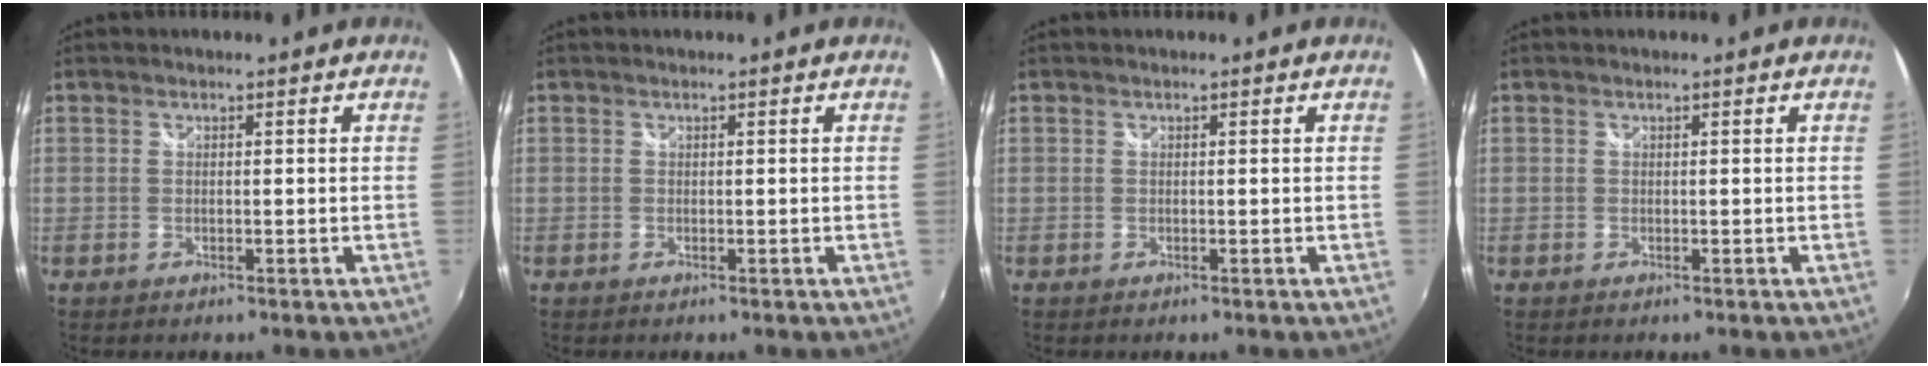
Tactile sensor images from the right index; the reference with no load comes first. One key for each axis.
{"total": 0.0}
{"total": 0.0}
{"total": 0.0}